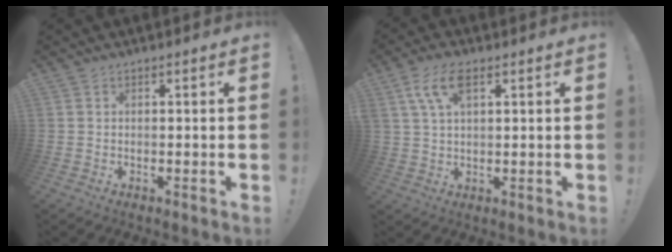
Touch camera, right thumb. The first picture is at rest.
{"total": 8.1, "force": [3.7, 3.7, 6.2], "torque": [-0.119, 0.006, 0.072]}